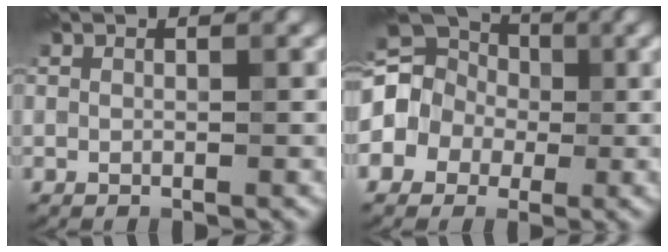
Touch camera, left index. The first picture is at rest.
{"total": 10.8, "force": [0.0, 9.5, 5.0], "torque": [-0.101, 0.031, -0.060]}